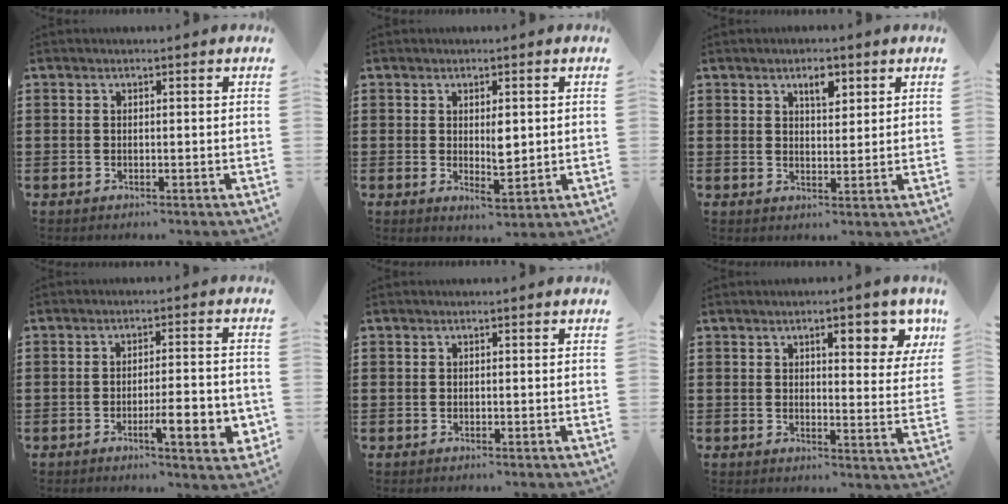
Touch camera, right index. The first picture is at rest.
{"total": 3.6, "force": [0.6, 1.5, 3.2], "torque": [-0.039, -0.008, 0.005]}
{"total": 3.5, "force": [2.1, 1.4, 2.4], "torque": [-0.037, 0.000, 0.033]}
{"total": 7.1, "force": [-2.5, 1.3, 6.5], "torque": [-0.091, -0.007, -0.039]}
{"total": 0.0}
{"total": 6.1, "force": [3.0, 1.9, 5.0], "torque": [-0.073, -0.002, 0.042]}